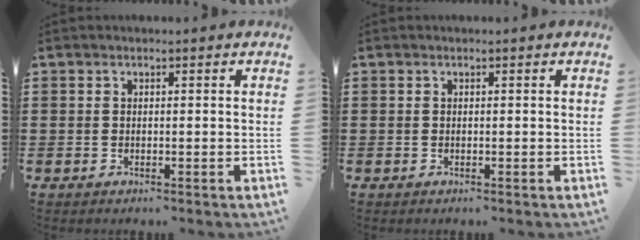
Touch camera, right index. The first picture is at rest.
{"total": 0.0}